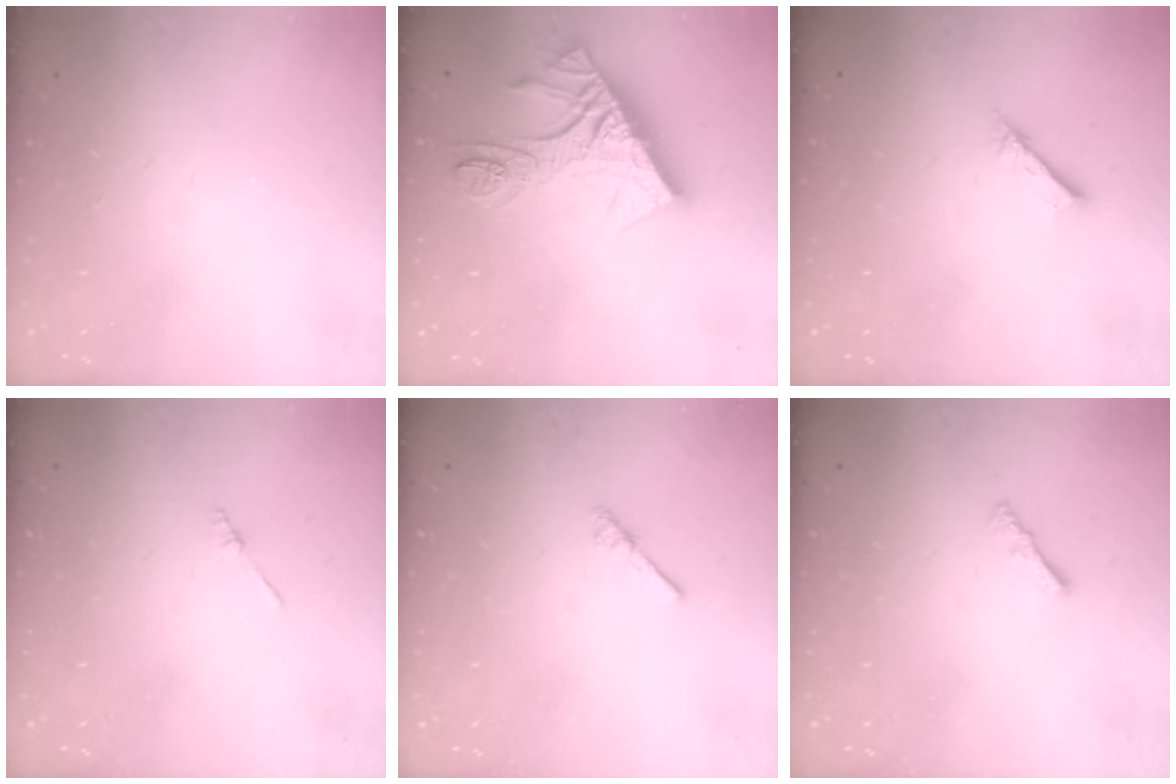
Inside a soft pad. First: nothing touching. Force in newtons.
{"total": 15.8, "press": 15.8, "slide": 1.4}
{"total": 2.1, "press": 2.1, "slide": 0.2}
{"total": 1.3, "press": 1.3, "slide": 0.3}
{"total": 3.0, "press": 3.0, "slide": 0.3}
{"total": 1.6, "press": 1.5, "slide": 0.5}